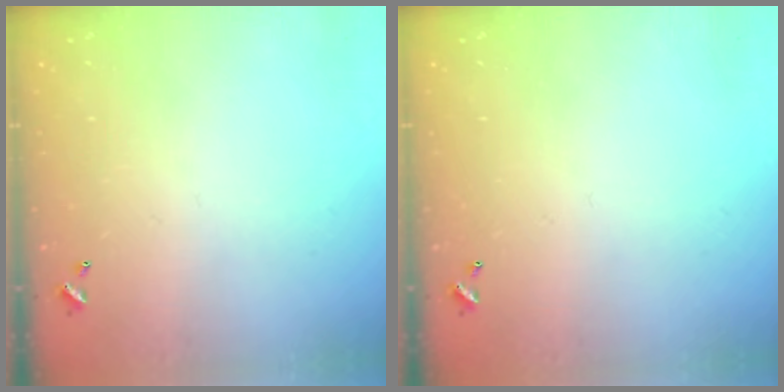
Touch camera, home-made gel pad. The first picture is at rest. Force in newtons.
{"total": 0.0}